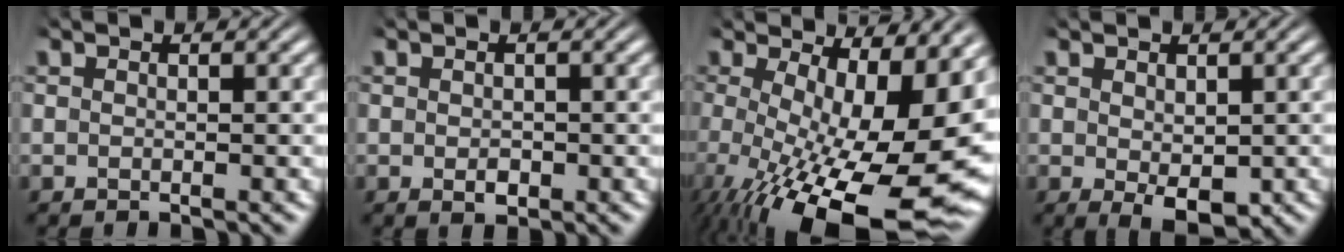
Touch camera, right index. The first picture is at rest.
{"total": 1.1, "force": [-0.3, 0.8, 0.7], "torque": [-0.015, -0.010, 0.001]}
{"total": 12.2, "force": [-4.4, 5.1, 10.2], "torque": [-0.159, -0.046, -0.037]}
{"total": 3.4, "force": [-1.3, 1.3, 2.8], "torque": [-0.044, -0.025, -0.003]}